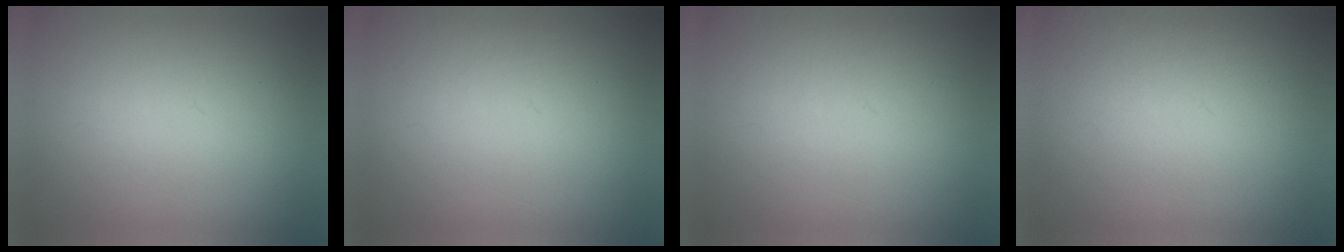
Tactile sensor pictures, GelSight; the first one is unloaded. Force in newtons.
{"total": 2.0}
{"total": 1.1}
{"total": 2.0}